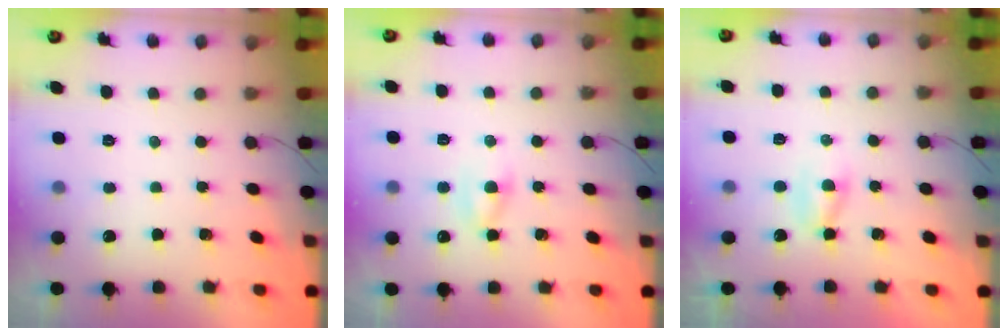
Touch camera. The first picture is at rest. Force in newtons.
{"total": 3.3, "press": 3.1, "slide": 1.1}
{"total": 1.4, "press": 1.3, "slide": 0.7}